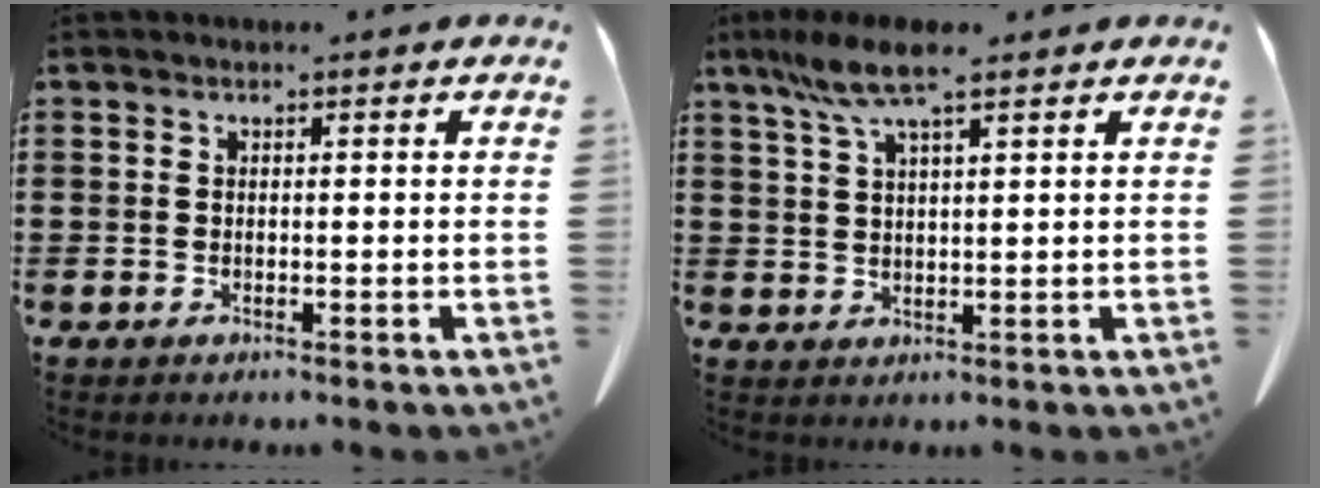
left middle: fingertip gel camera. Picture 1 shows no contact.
{"total": 7.0, "force": [4.4, 1.1, 5.3], "torque": [-0.120, -0.006, 0.077]}